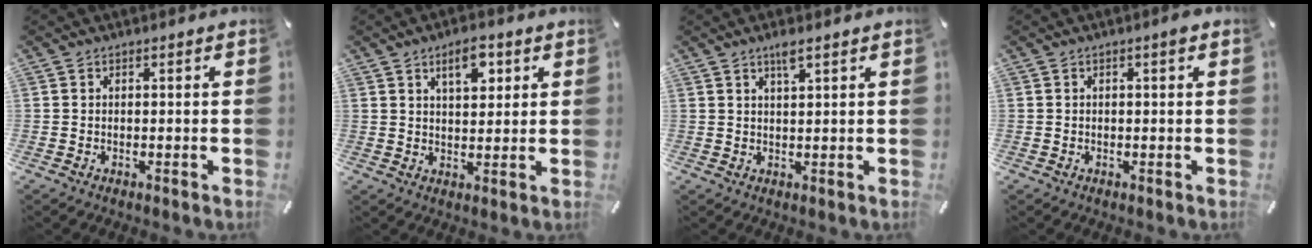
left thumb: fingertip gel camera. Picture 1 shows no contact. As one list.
[{"total": 7.2, "force": [3.5, 3.6, 5.1], "torque": [-0.061, -0.012, 0.053]}, {"total": 3.0, "force": [2.1, 0.4, 2.1], "torque": [-0.046, 0.001, 0.037]}, {"total": 1.5, "force": [0.3, 0.4, 1.4], "torque": [-0.029, 0.003, 0.004]}]